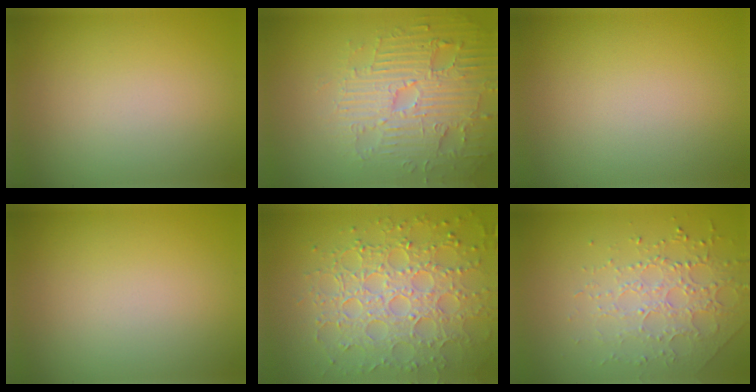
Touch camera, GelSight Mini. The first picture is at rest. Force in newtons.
{"total": 5.1, "press": 5.0, "slide": 1.0}
{"total": 0.0}
{"total": 0.0}
{"total": 7.9, "press": 6.0, "slide": 5.2}
{"total": 2.6, "press": 2.4, "slide": 1.1}